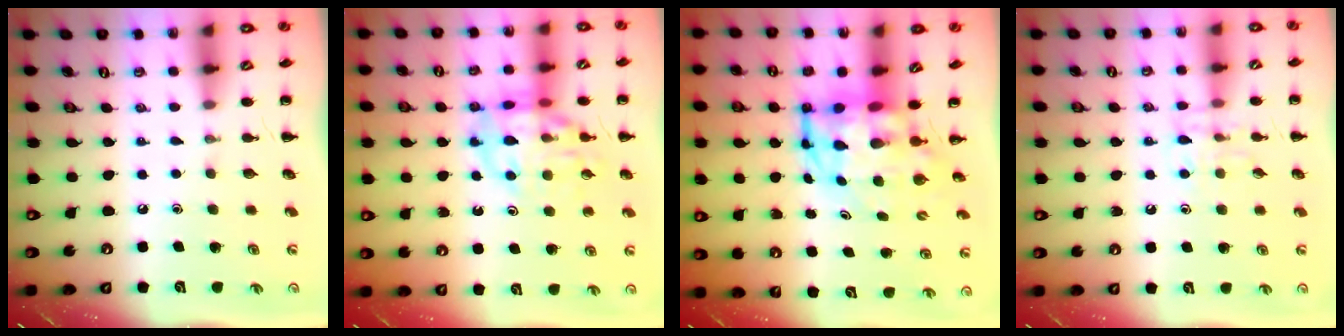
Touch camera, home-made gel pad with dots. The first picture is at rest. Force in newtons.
{"total": 14.0, "press": 13.8, "slide": 2.1}
{"total": 6.6, "press": 6.3, "slide": 2.1}
{"total": 7.4, "press": 7.4, "slide": 0.5}